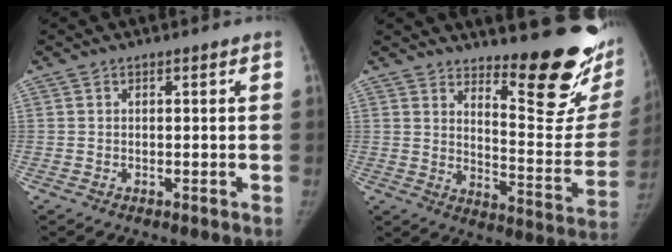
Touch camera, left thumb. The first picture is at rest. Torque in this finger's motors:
{"motor_torque": [0.24, 0.05, 0.93, -0.73, 0.06]}